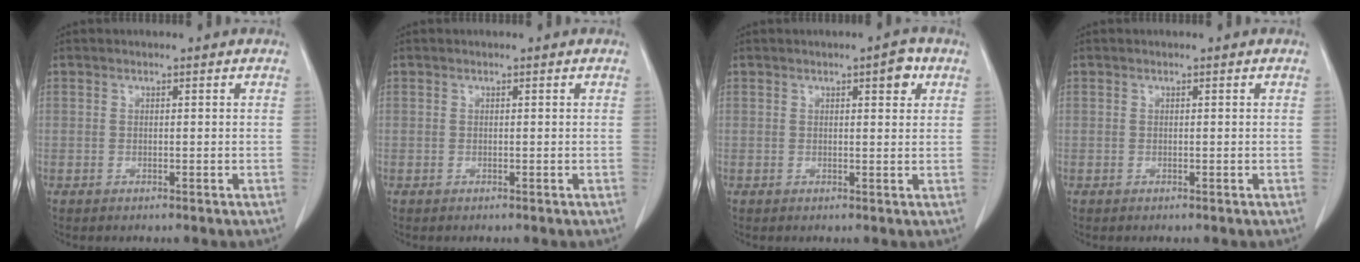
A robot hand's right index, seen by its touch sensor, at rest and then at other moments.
{"total": 0.0}
{"total": 2.9, "force": [1.4, 0.8, 2.4], "torque": [-0.030, 0.002, 0.017]}
{"total": 0.0}